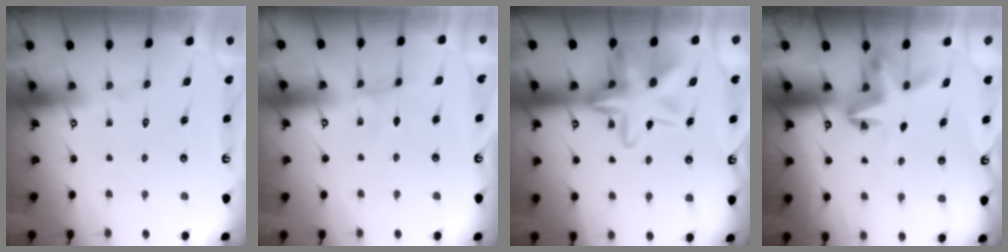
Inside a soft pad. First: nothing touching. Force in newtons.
{"total": 2.9, "press": 2.9, "slide": 0.4}
{"total": 17.4, "press": 17.3, "slide": 1.5}
{"total": 4.9, "press": 4.9, "slide": 0.3}